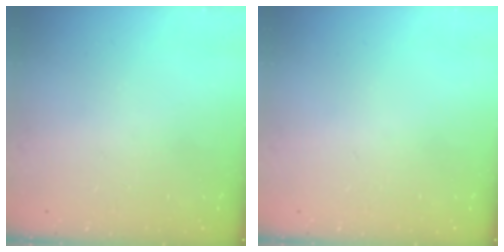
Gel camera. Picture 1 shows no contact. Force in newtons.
{"total": 0.0}